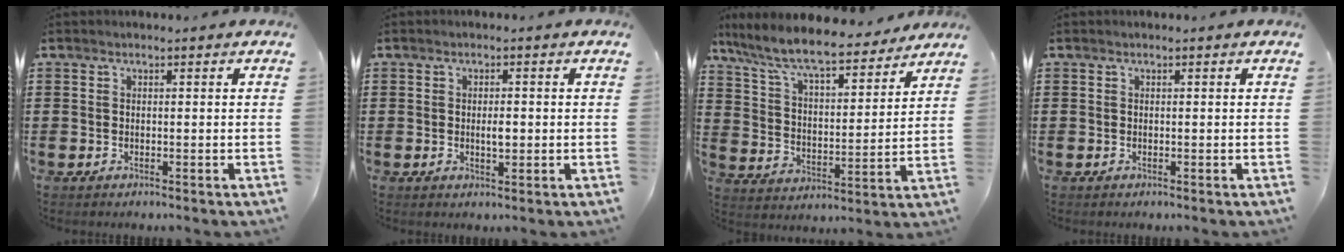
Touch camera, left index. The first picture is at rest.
{"total": 2.2, "force": [-0.1, 0.8, 2.1], "torque": [-0.032, -0.004, -0.004]}
{"total": 9.1, "force": [8.0, 1.0, 4.3], "torque": [-0.114, -0.044, 0.134]}
{"total": 0.0}